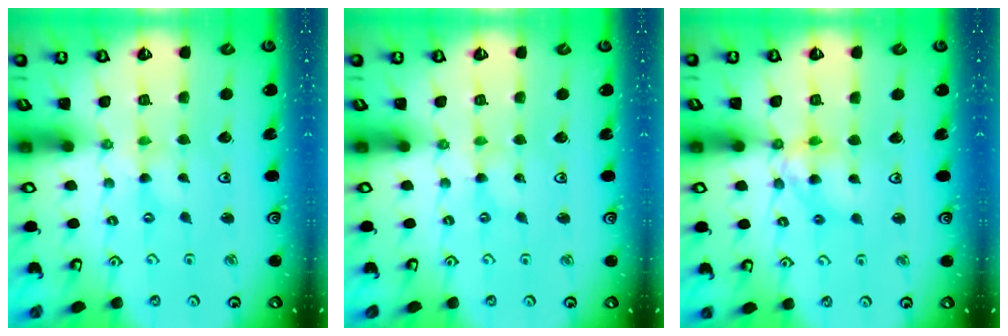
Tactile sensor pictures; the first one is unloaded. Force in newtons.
{"total": 0.0}
{"total": 9.3, "press": 9.3, "slide": 0.7}